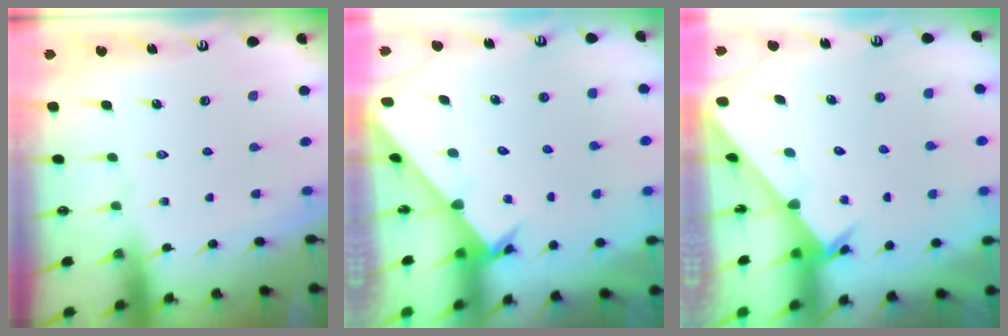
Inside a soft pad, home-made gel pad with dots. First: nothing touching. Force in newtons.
{"total": 2.4, "press": 2.4, "slide": 0.1}
{"total": 2.3, "press": 2.3, "slide": 0.2}